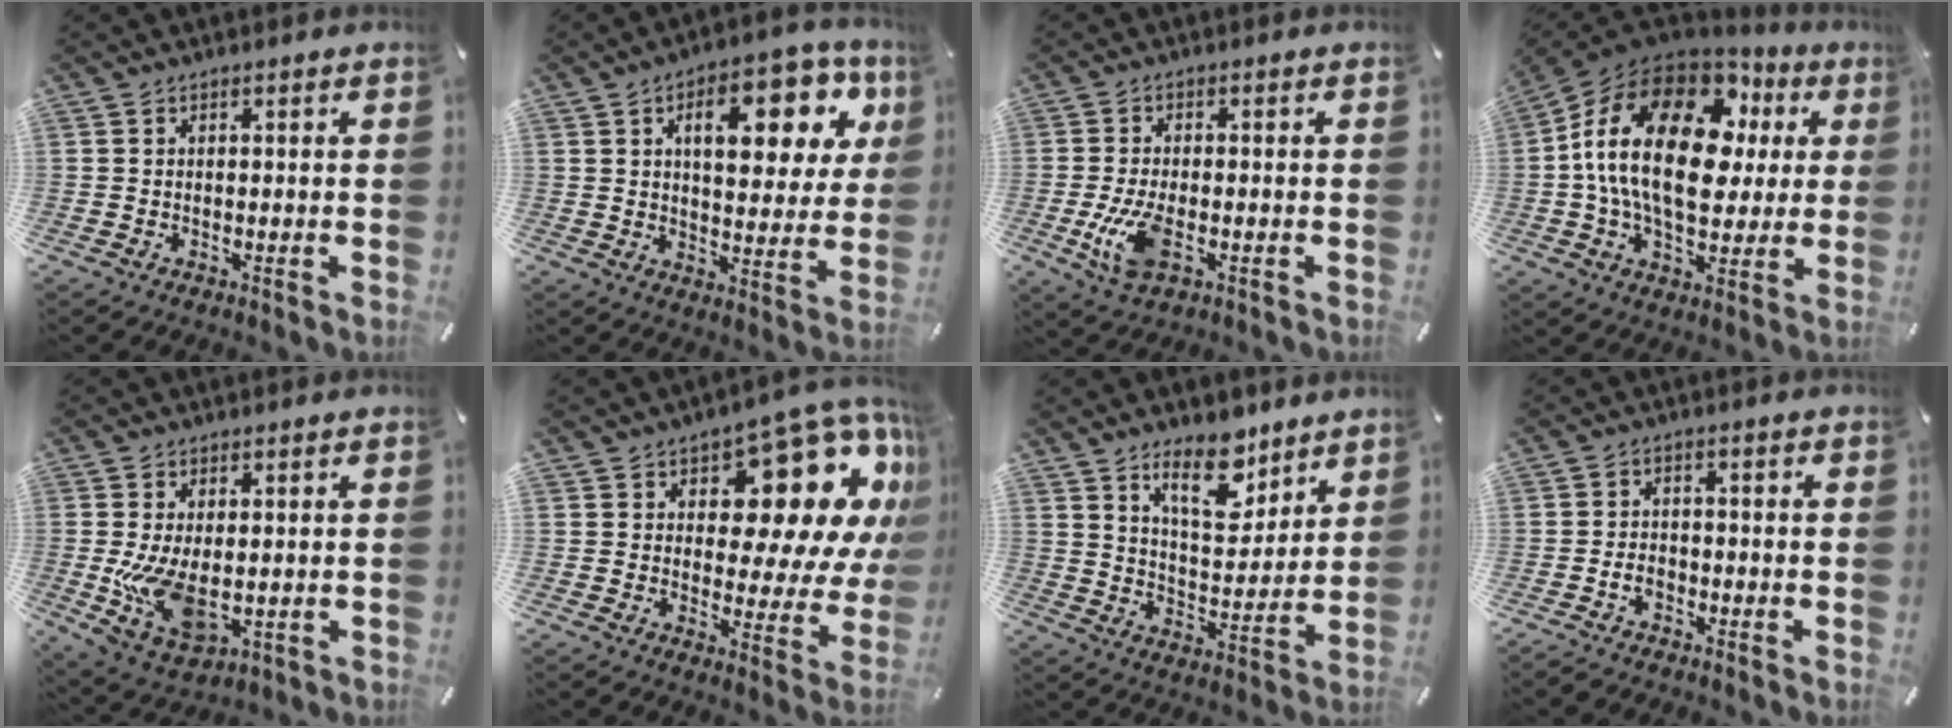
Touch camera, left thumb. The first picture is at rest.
{"total": 17.4, "force": [7.1, 8.9, 13.2], "torque": [-0.180, -0.017, 0.110]}
{"total": 8.3, "force": [-2.2, 3.9, 7.0], "torque": [-0.156, -0.010, -0.036]}
{"total": 24.7, "force": [4.1, 15.6, 18.7], "torque": [-0.357, 0.001, 0.070]}
{"total": 11.3, "force": [-0.7, 6.3, 9.3], "torque": [-0.191, -0.021, -0.006]}
{"total": 16.8, "force": [8.2, 9.3, 11.4], "torque": [-0.142, -0.075, 0.132]}
{"total": 13.4, "force": [9.4, 6.2, 7.4], "torque": [-0.107, -0.055, 0.165]}
{"total": 3.7, "force": [-1.9, 2.4, 2.1], "torque": [-0.043, 0.008, -0.037]}